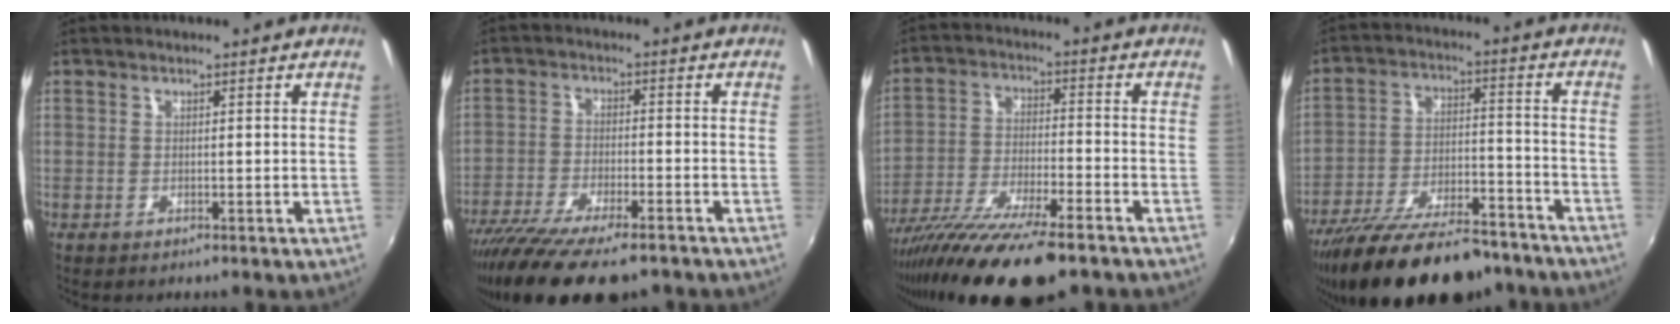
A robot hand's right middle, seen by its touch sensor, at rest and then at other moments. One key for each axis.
{"total": 16.6, "fx": -12.9, "fy": 4.1, "fz": 9.7, "tx": -0.197, "ty": -0.052, "tz": -0.213}
{"total": 17.8, "fx": -13.5, "fy": 2.6, "fz": 11.2, "tx": -0.218, "ty": -0.055, "tz": -0.238}
{"total": 22.3, "fx": -17.9, "fy": 6.9, "fz": 11.3, "tx": -0.204, "ty": -0.025, "tz": -0.267}